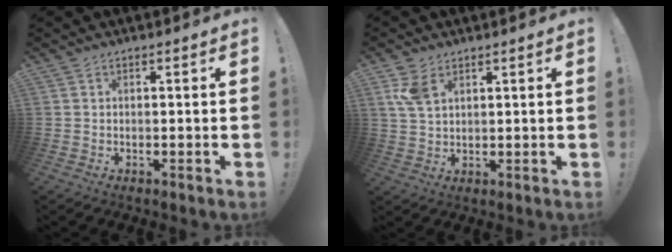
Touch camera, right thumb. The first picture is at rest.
{"total": 6.1, "force": [3.4, 3.1, 3.9], "torque": [-0.064, -0.014, 0.064]}